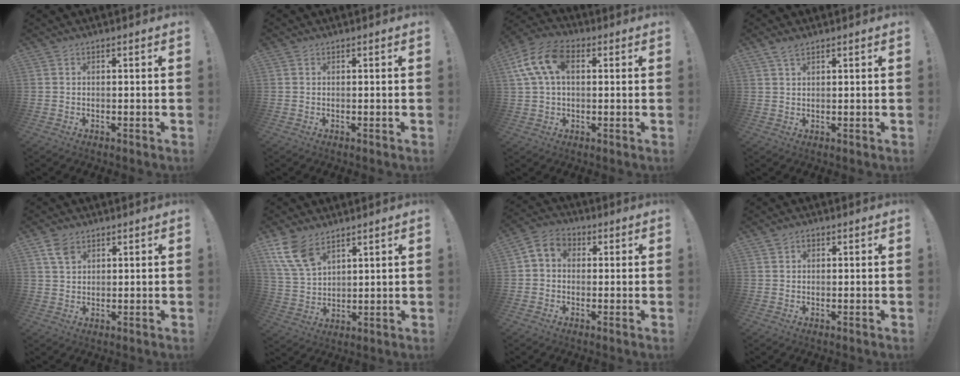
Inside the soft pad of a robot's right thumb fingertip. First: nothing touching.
{"total": 0.0}
{"total": 14.2, "force": [3.6, 8.7, 10.6], "torque": [-0.213, 0.004, 0.068]}
{"total": 3.1, "force": [2.3, 1.1, 1.7], "torque": [-0.034, -0.007, 0.042]}
{"total": 4.8, "force": [2.9, 3.0, 2.4], "torque": [-0.042, -0.006, 0.056]}
{"total": 11.2, "force": [7.2, 6.4, 5.8], "torque": [-0.127, -0.028, 0.144]}
{"total": 5.5, "force": [0.6, 4.6, 3.0], "torque": [-0.050, 0.008, 0.016]}
{"total": 1.1, "force": [0.4, 1.0, 0.3], "torque": [-0.004, 0.002, 0.006]}